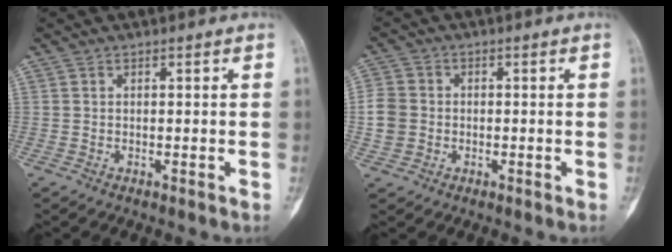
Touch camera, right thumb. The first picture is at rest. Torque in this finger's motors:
{"motor_torque": [-0.13, 0.41, 0.19, 0.24, 0.00]}